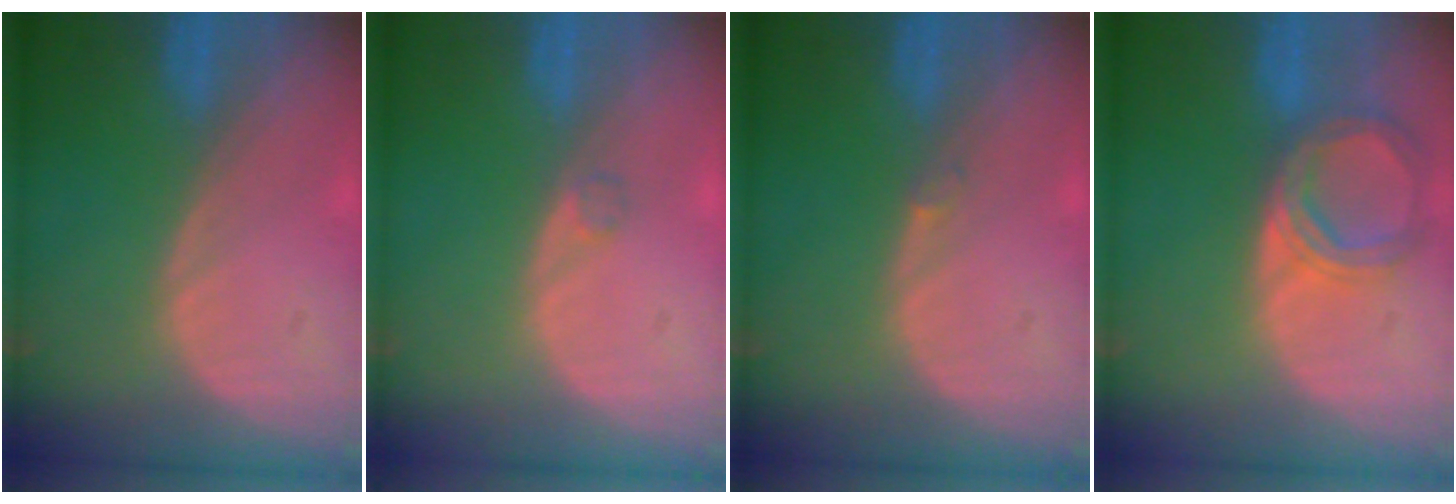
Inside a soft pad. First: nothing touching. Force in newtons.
{"total": 0.9, "press": 0.9, "slide": 0.1}
{"total": 0.6, "press": 0.5, "slide": 0.3}
{"total": 6.7, "press": 6.2, "slide": 2.7}